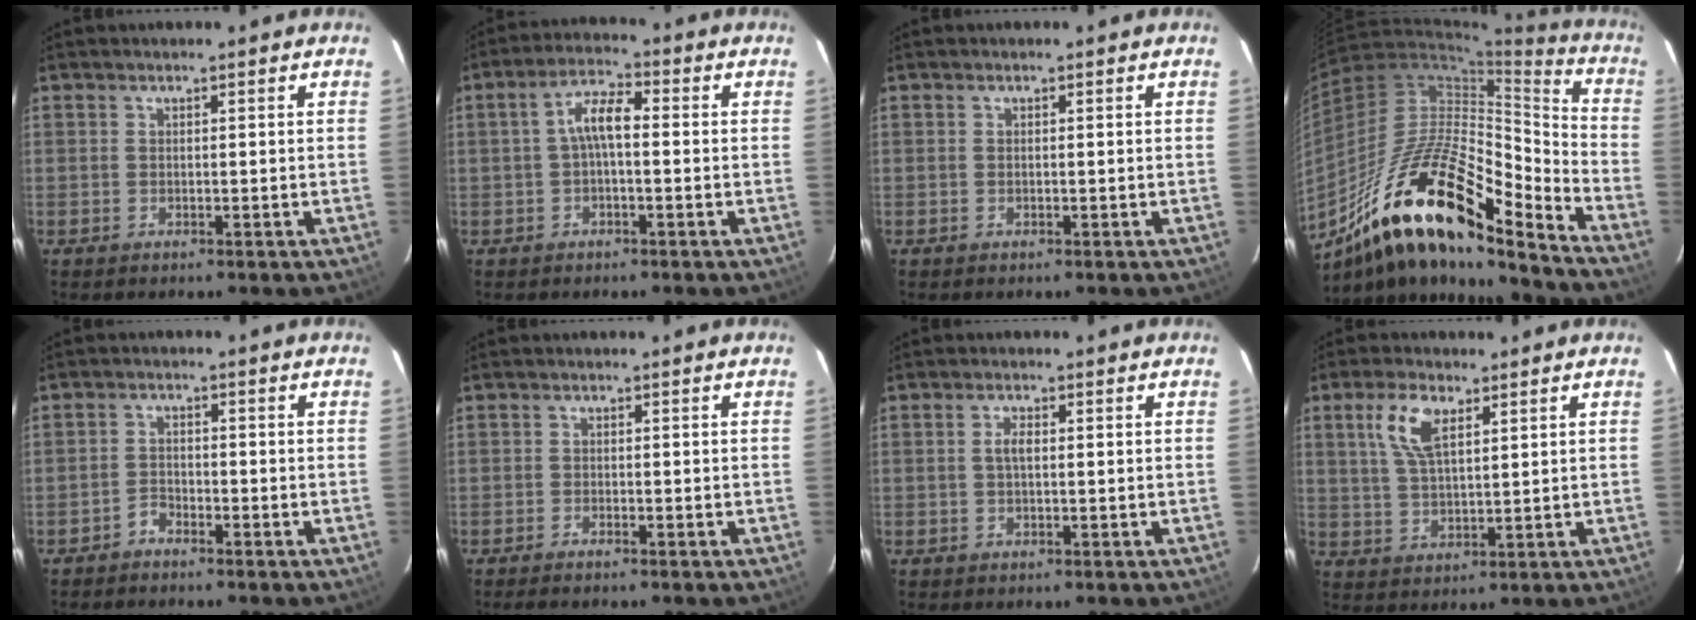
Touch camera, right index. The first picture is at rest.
{"total": 5.4, "force": [-0.3, 2.0, 5.0], "torque": [-0.099, 0.020, -0.006]}
{"total": 0.0}
{"total": 22.9, "force": [-15.0, 6.4, 16.0], "torque": [-0.284, -0.013, -0.275]}
{"total": 2.0, "force": [-1.9, 0.7, 0.2], "torque": [-0.001, 0.004, -0.037]}
{"total": 1.6, "force": [-1.5, 0.1, 0.6], "torque": [-0.020, -0.003, -0.030]}
{"total": 1.8, "force": [0.1, 0.7, 1.6], "torque": [-0.033, 0.004, -0.001]}
{"total": 7.5, "force": [3.4, 3.2, 5.9], "torque": [-0.119, 0.011, 0.069]}